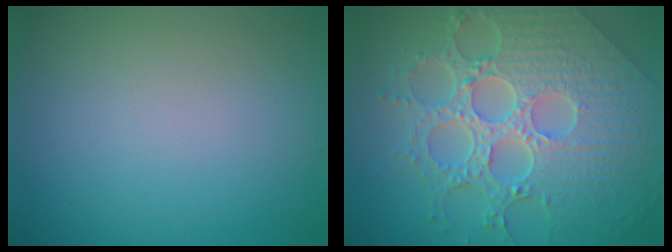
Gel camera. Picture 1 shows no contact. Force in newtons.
{"total": 9.4, "press": 7.0, "slide": 6.3}